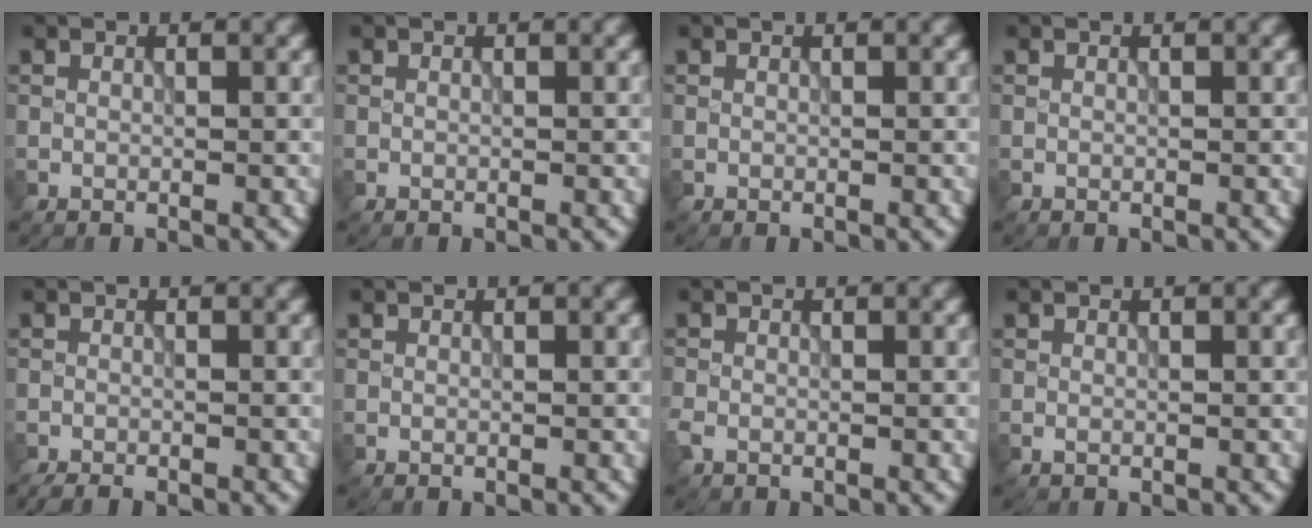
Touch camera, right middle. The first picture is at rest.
{"total": 0.0}
{"total": 0.0}
{"total": 0.0}
{"total": 2.0, "force": [-1.8, 0.3, 0.8], "torque": [-0.012, -0.005, -0.033]}
{"total": 0.0}
{"total": 1.1, "force": [-0.7, 0.8, 0.5], "torque": [-0.013, -0.001, -0.017]}
{"total": 0.0}